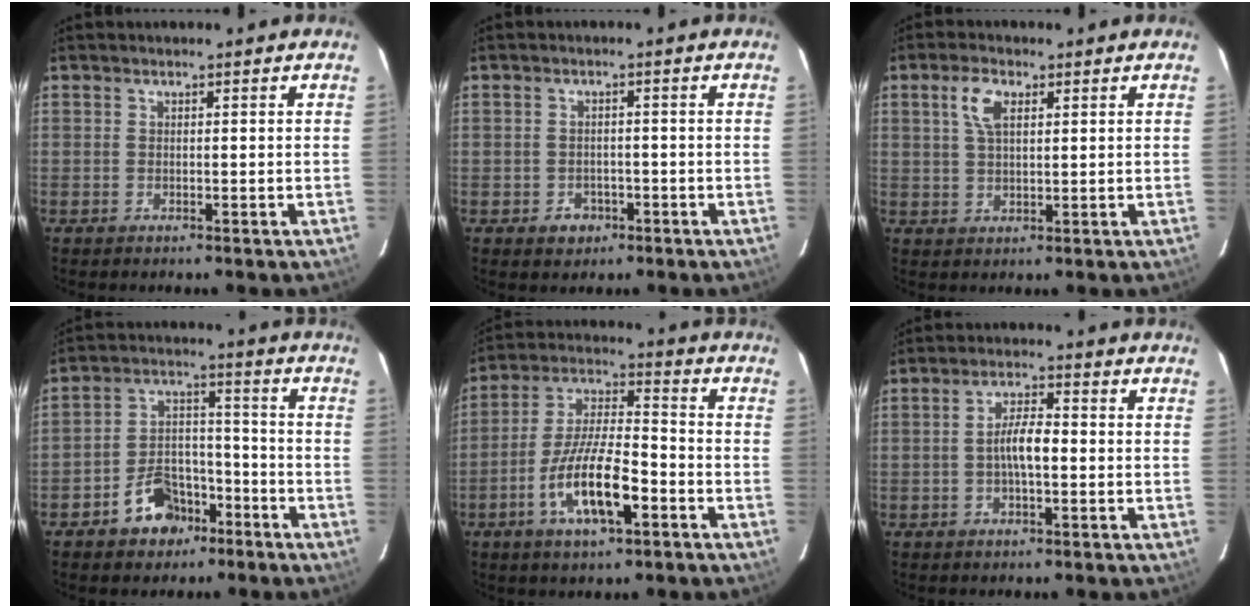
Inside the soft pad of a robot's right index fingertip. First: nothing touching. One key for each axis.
{"total": 3.5, "fx": -1.7, "fy": 3.0, "fz": 0.8, "tx": -0.022, "ty": 0.006, "tz": -0.018}
{"total": 4.9, "fx": 2.0, "fy": 2.4, "fz": 3.8, "tx": -0.073, "ty": 0.010, "tz": 0.039}
{"total": 9.8, "fx": -6.2, "fy": 6.4, "fz": 4.2, "tx": -0.084, "ty": 0.034, "tz": -0.089}
{"total": 13.9, "fx": -6.0, "fy": 4.1, "fz": 11.8, "tx": -0.241, "ty": -0.006, "tz": -0.109}
{"total": 4.8, "fx": -0.8, "fy": 1.4, "fz": 4.5, "tx": -0.084, "ty": 0.009, "tz": -0.015}